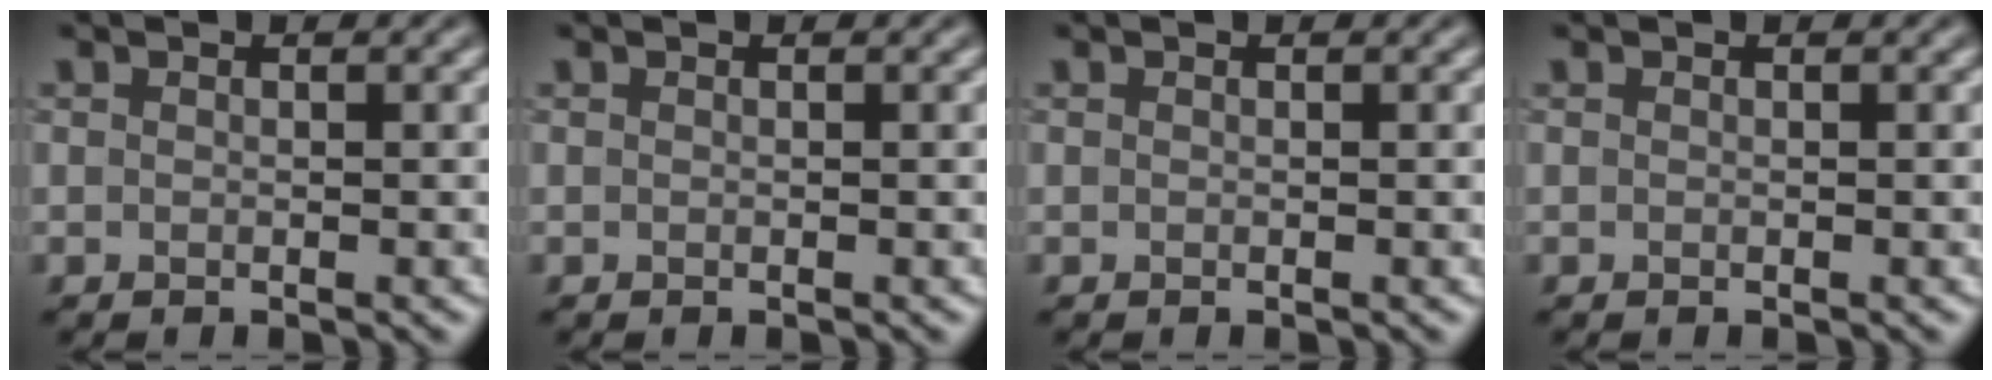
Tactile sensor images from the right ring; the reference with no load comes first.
{"total": 0.0}
{"total": 0.0}
{"total": 0.0}